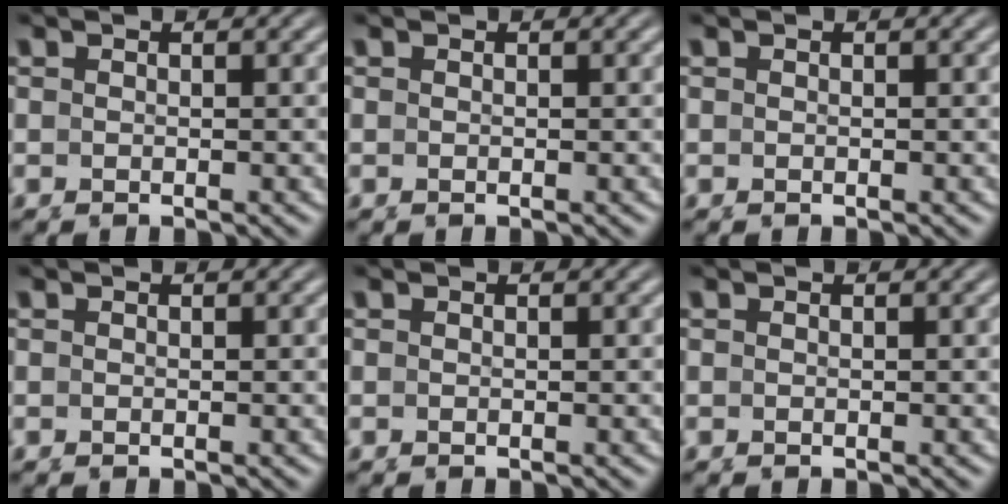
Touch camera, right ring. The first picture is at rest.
{"total": 0.0}
{"total": 0.0}
{"total": 0.0}
{"total": 0.0}
{"total": 0.0}